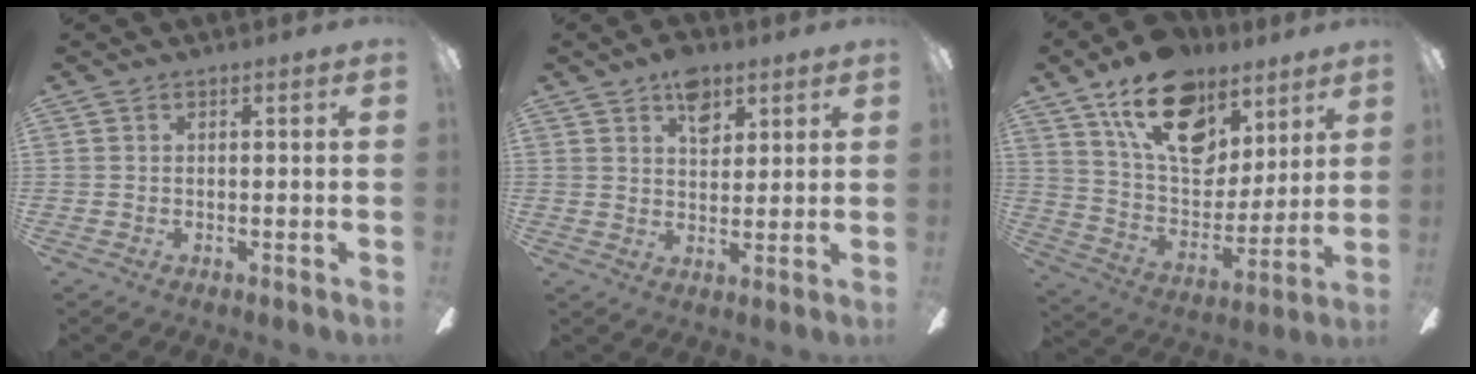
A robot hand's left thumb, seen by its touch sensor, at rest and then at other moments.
{"total": 7.4, "force": [4.4, 4.5, 3.9], "torque": [-0.049, -0.008, 0.075]}
{"total": 21.8, "force": [12.8, 12.9, 12.0], "torque": [-0.193, -0.061, 0.230]}